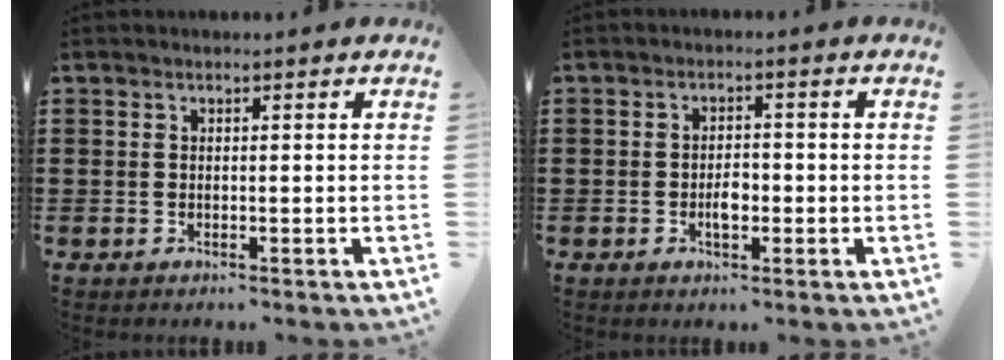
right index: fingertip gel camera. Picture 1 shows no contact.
{"total": 2.7, "force": [-0.8, 1.2, 2.3], "torque": [-0.044, 0.002, -0.014]}